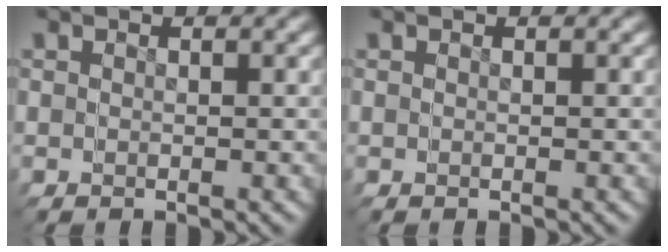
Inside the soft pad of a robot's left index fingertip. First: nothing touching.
{"total": 0.0}